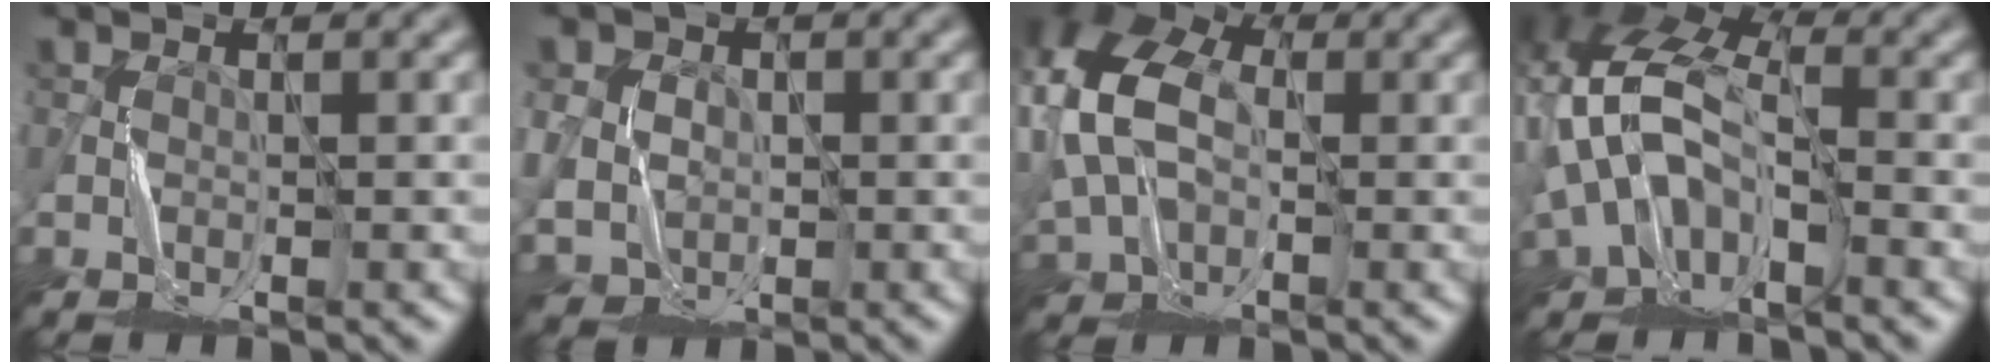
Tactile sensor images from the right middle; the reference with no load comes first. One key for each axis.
{"total": 3.2, "fx": 0.5, "fy": 3.0, "fz": 0.9, "tx": -0.013, "ty": -0.004, "tz": 0.004}
{"total": 11.2, "fx": 2.0, "fy": 7.8, "fz": 7.7, "tx": -0.179, "ty": 0.007, "tz": 0.034}
{"total": 9.6, "fx": -1.6, "fy": 6.0, "fz": 7.3, "tx": -0.142, "ty": 0.010, "tz": -0.038}